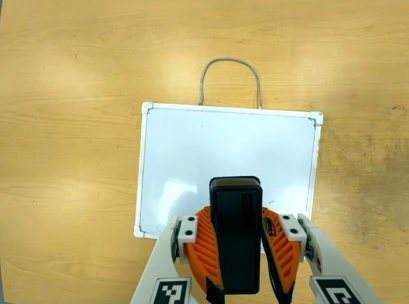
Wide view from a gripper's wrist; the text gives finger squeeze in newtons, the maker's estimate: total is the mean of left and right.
{"total": 10.3, "left": 8.9, "right": 11.8}